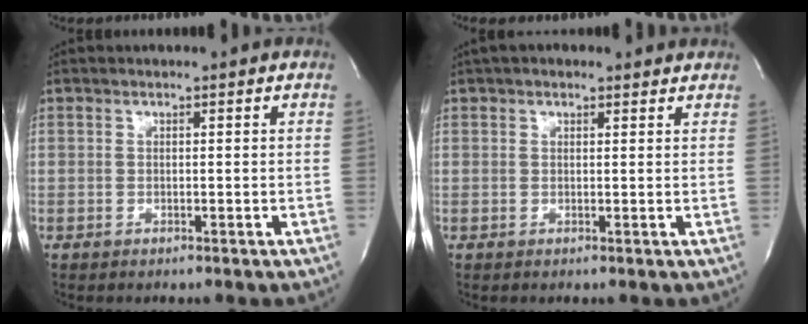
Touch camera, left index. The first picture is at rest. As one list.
[{"total": 3.7, "force": [2.8, 1.8, 1.7], "torque": [-0.021, 0.027, 0.037]}]